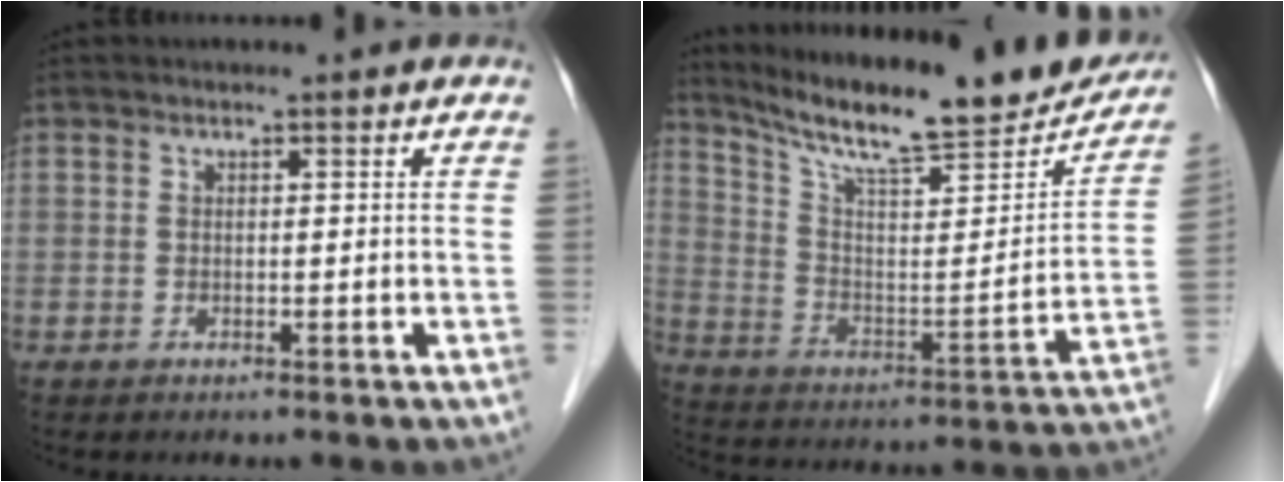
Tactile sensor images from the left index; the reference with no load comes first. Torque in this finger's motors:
{"motor_torque": [-0.10, -0.17, 0.37, 0.12]}